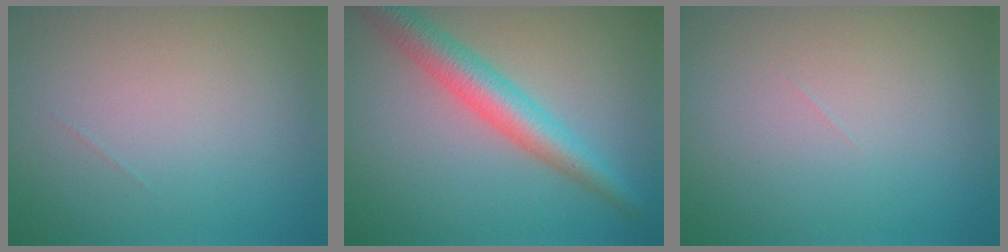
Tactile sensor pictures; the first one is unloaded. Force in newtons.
{"total": 4.9, "press": 4.9, "slide": 0.3}
{"total": 0.0}